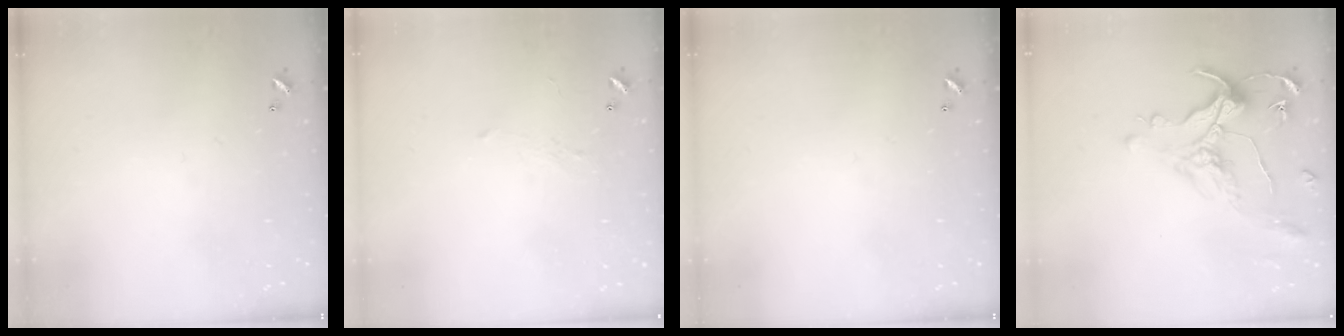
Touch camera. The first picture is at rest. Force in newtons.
{"total": 1.0, "press": 0.8, "slide": 0.5}
{"total": 0.0}
{"total": 0.9, "press": 0.2, "slide": 0.9}